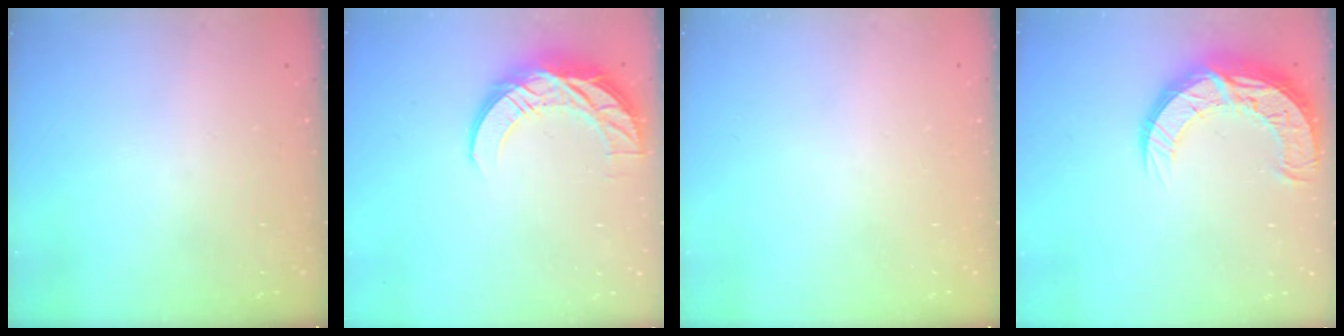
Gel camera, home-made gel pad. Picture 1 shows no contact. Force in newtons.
{"total": 14.2, "press": 14.2, "slide": 1.0}
{"total": 0.0}
{"total": 13.3, "press": 13.2, "slide": 1.2}